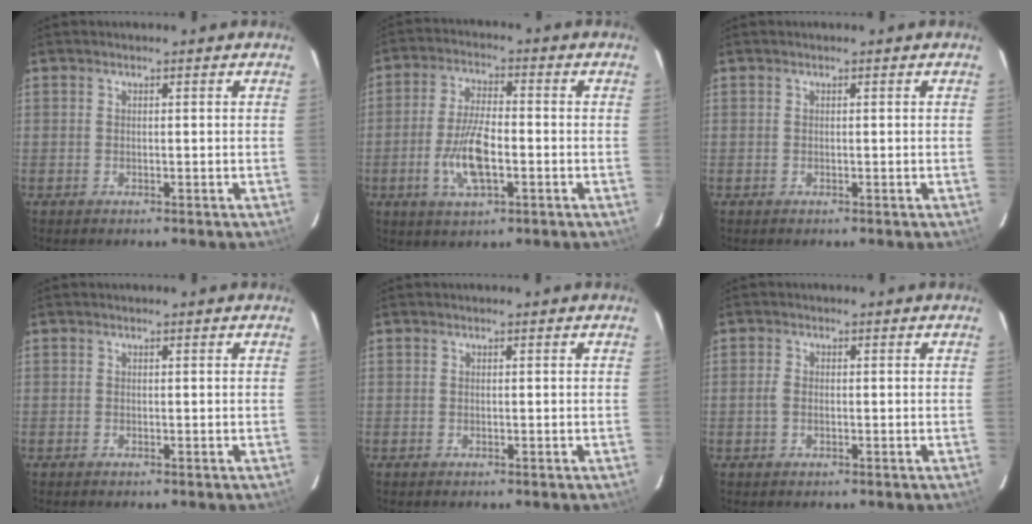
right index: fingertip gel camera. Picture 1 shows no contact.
{"total": 9.4, "force": [-2.8, 3.4, 8.3], "torque": [-0.171, -0.004, -0.051]}
{"total": 0.0}
{"total": 0.0}
{"total": 0.0}
{"total": 1.7, "force": [-0.4, 1.1, 1.3], "torque": [-0.029, -0.001, -0.008]}